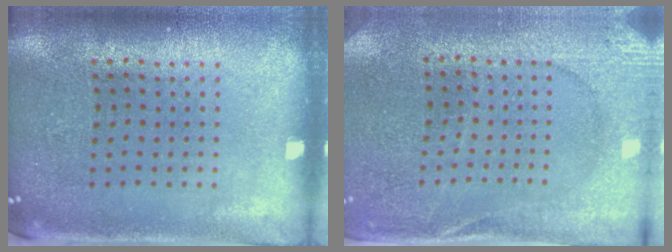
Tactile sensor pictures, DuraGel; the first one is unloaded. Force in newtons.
{"total": 2.6, "press": 2.6, "slide": 0.4}